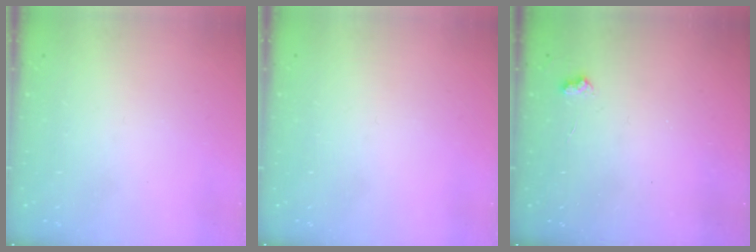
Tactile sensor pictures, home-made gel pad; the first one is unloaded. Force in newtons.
{"total": 0.0}
{"total": 3.1, "press": 3.0, "slide": 0.4}